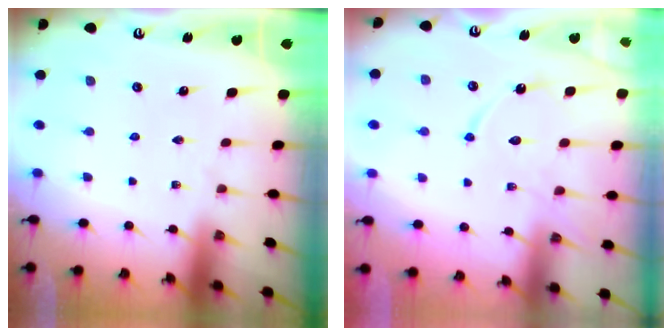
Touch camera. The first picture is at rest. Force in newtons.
{"total": 11.6, "press": 11.5, "slide": 1.0}